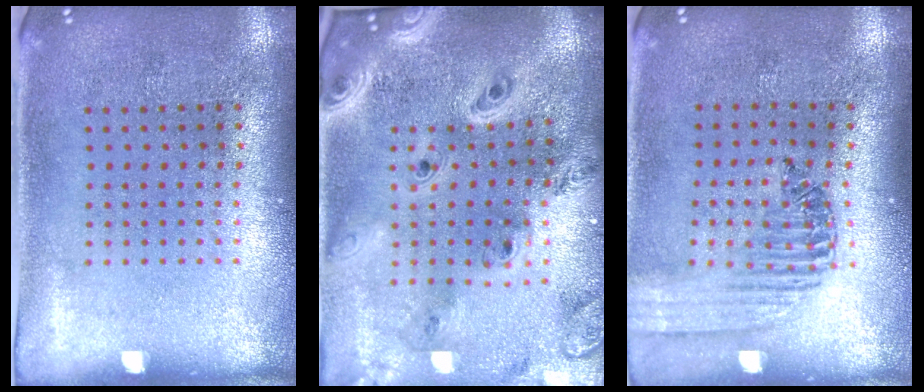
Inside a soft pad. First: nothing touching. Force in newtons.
{"total": 4.2, "press": 3.1, "slide": 2.8}
{"total": 1.3, "press": 1.3, "slide": 0.4}